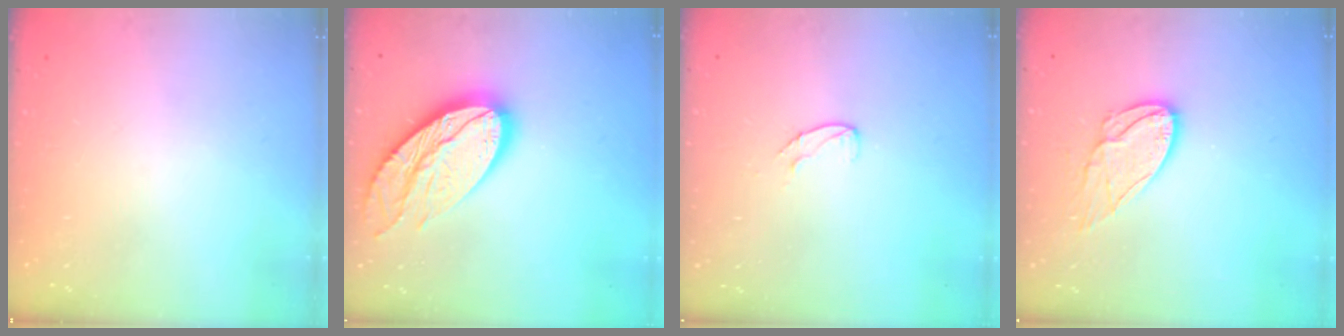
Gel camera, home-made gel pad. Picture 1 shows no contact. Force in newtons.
{"total": 18.2, "press": 18.1, "slide": 1.7}
{"total": 4.2, "press": 4.2, "slide": 0.4}
{"total": 9.8, "press": 9.8, "slide": 0.4}